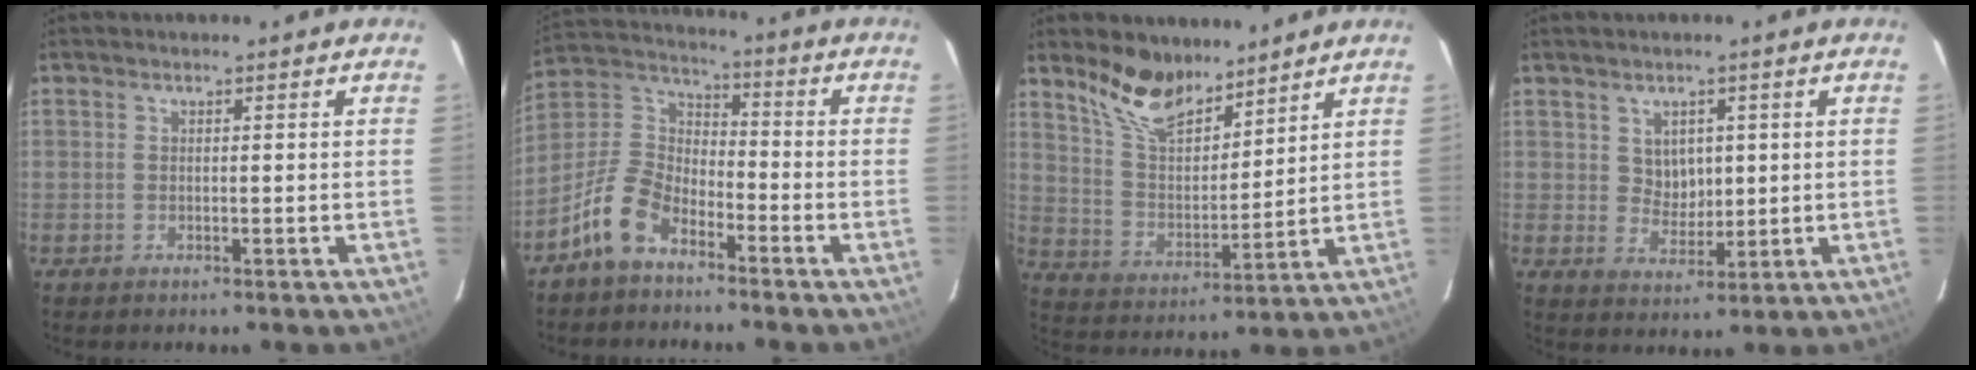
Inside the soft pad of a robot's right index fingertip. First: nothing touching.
{"total": 10.2, "force": [-6.7, 5.1, 5.7], "torque": [-0.130, 0.025, -0.138]}
{"total": 11.8, "force": [9.4, 4.6, 5.5], "torque": [-0.109, 0.007, 0.180]}
{"total": 4.5, "force": [1.4, 3.9, 2.0], "torque": [-0.029, 0.006, 0.033]}